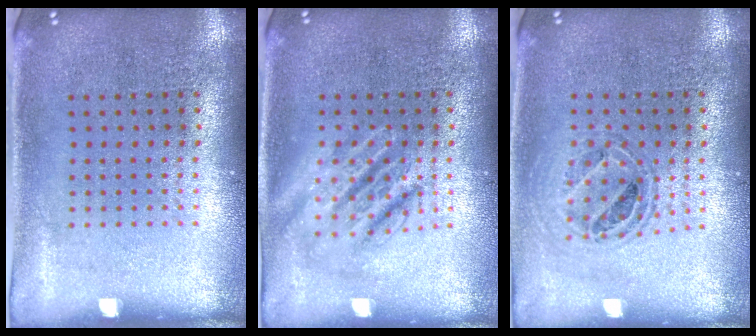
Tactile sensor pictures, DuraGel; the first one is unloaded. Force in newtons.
{"total": 2.8, "press": 2.8, "slide": 0.3}
{"total": 0.8, "press": 0.8, "slide": 0.1}